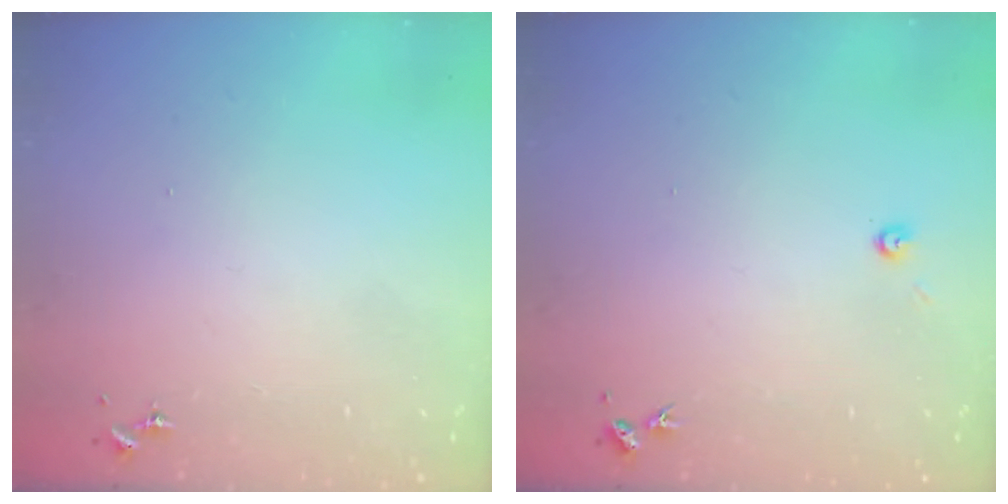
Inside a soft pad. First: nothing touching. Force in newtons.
{"total": 2.7, "press": 2.7, "slide": 0.2}